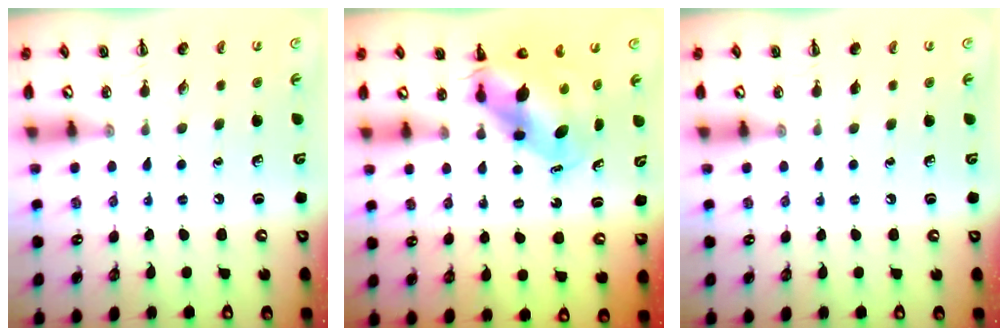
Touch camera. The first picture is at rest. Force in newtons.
{"total": 6.6, "press": 6.4, "slide": 1.8}
{"total": 0.0}